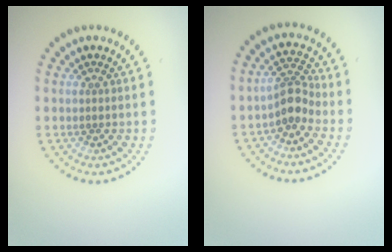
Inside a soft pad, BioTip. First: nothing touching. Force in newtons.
{"total": 2.8, "press": 2.1, "slide": 1.8}